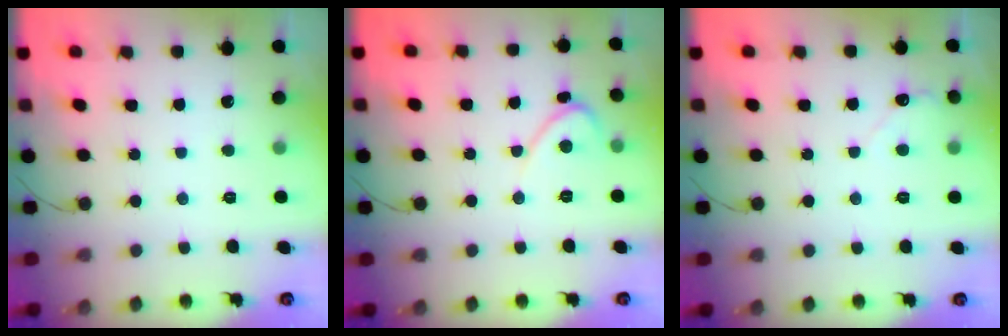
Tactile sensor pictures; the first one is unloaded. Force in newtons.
{"total": 3.9, "press": 3.9, "slide": 0.2}
{"total": 2.7, "press": 2.7, "slide": 0.2}